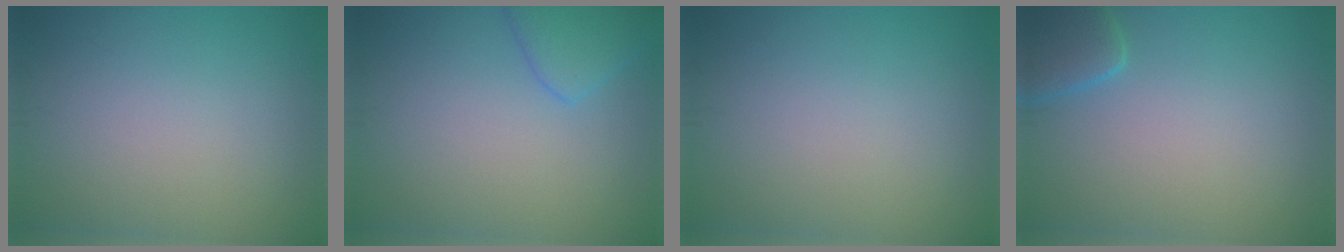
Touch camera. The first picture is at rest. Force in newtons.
{"total": 2.9, "press": 2.9, "slide": 0.2}
{"total": 0.0}
{"total": 3.1, "press": 3.1, "slide": 0.3}